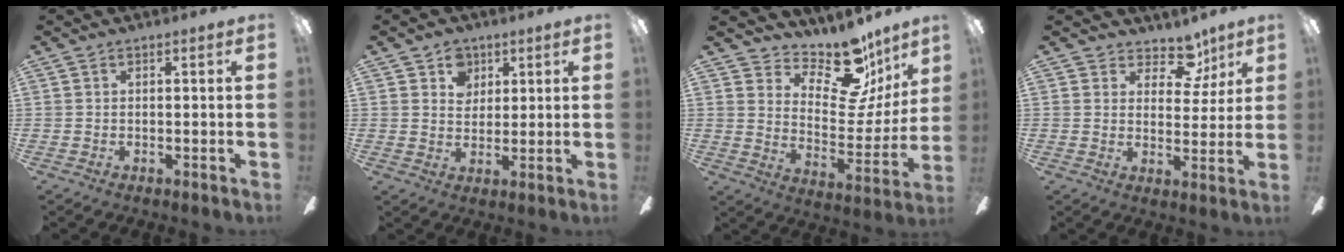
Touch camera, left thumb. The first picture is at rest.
{"total": 5.8, "force": [3.2, 4.7, 1.5], "torque": [-0.016, -0.002, 0.053]}
{"total": 16.0, "force": [12.6, 6.6, 7.2], "torque": [-0.107, -0.102, 0.217]}
{"total": 8.1, "force": [5.9, 4.9, 2.8], "torque": [-0.039, -0.034, 0.107]}